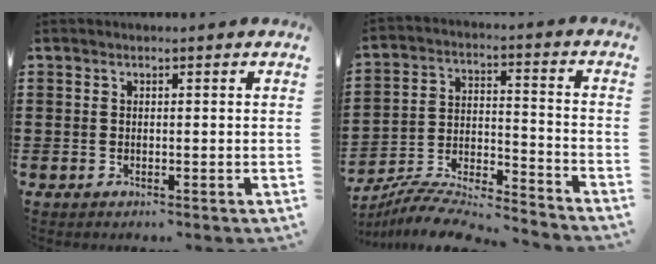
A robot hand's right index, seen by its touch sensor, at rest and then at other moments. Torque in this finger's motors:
{"motor_torque": [-1.10, 1.03, 0.02, -0.03]}